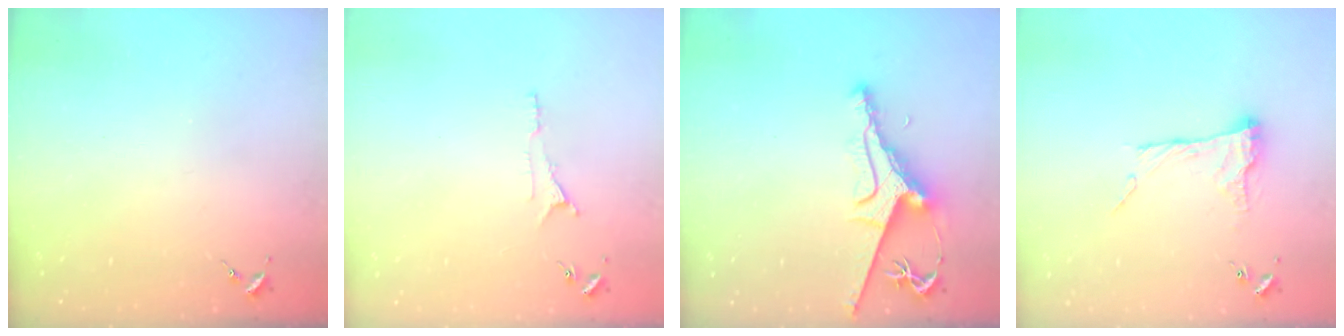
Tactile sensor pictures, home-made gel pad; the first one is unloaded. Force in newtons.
{"total": 5.3, "press": 5.3, "slide": 0.6}
{"total": 8.3, "press": 8.2, "slide": 1.2}
{"total": 12.3, "press": 12.3, "slide": 0.8}